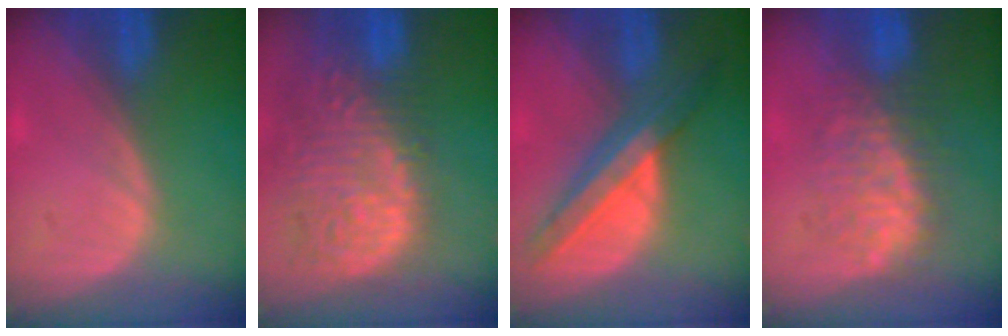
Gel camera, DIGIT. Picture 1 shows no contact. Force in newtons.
{"total": 14.7, "press": 12.1, "slide": 8.4}
{"total": 8.5, "press": 7.2, "slide": 4.4}
{"total": 7.7, "press": 7.7, "slide": 0.3}